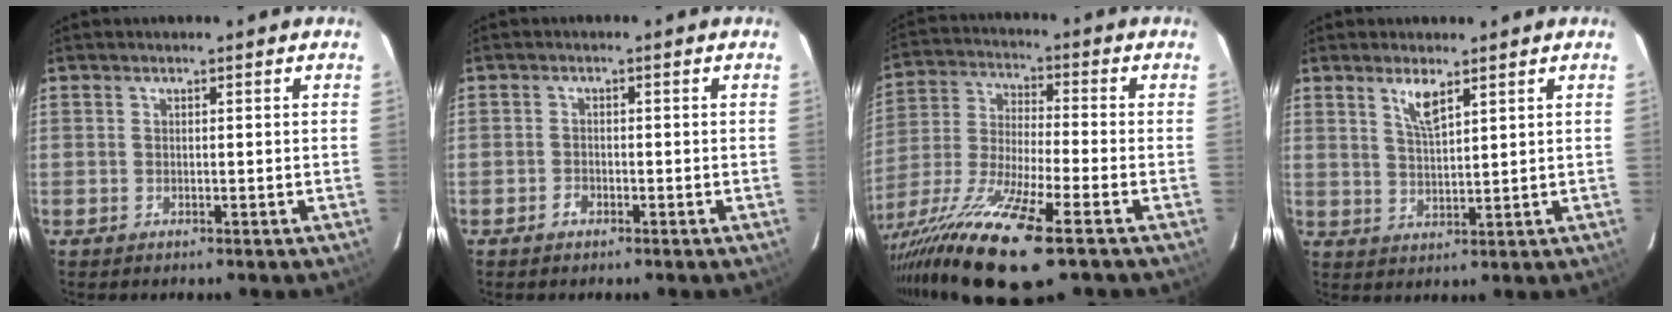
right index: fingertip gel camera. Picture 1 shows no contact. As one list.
[{"total": 1.5, "force": [-1.1, 1.0, 0.5], "torque": [-0.008, 0.002, -0.020]}, {"total": 18.8, "force": [-11.9, 2.4, 14.4], "torque": [-0.294, -0.060, -0.221]}, {"total": 4.5, "force": [2.8, 1.2, 3.3], "torque": [-0.064, -0.002, 0.056]}]